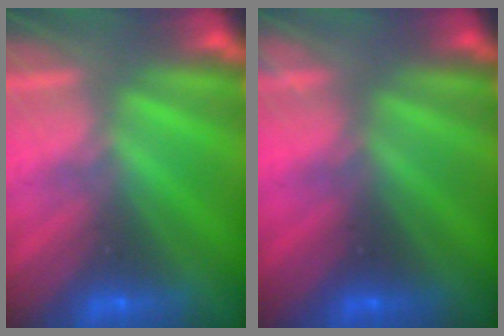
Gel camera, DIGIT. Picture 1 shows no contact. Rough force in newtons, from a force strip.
{"total": 2.2}